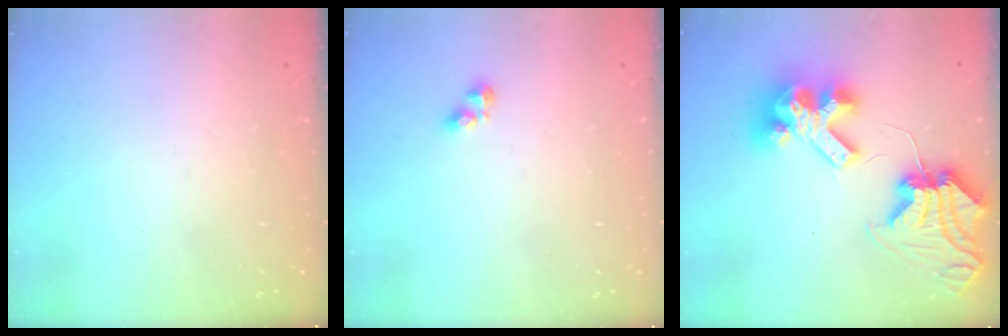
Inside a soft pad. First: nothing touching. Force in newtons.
{"total": 3.6, "press": 3.5, "slide": 0.4}
{"total": 15.3, "press": 15.2, "slide": 1.9}